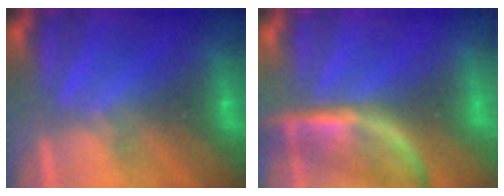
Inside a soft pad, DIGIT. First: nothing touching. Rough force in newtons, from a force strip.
{"total": 2.4}